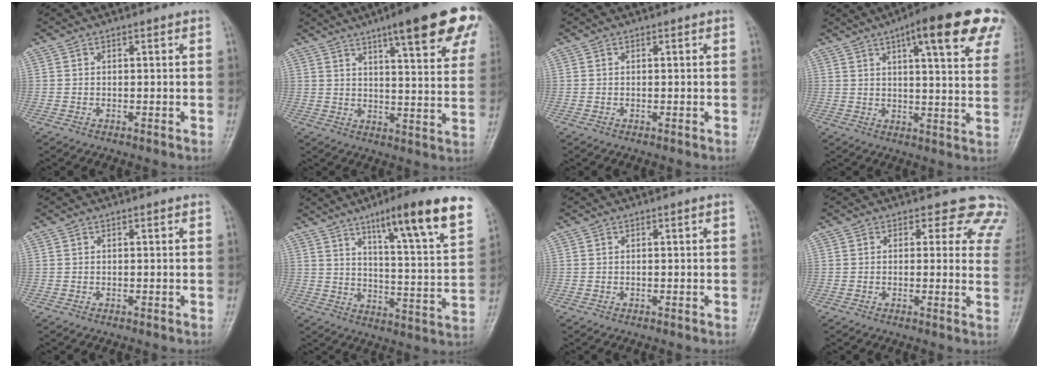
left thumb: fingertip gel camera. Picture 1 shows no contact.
{"total": 19.6, "force": [11.3, 4.0, 15.5], "torque": [-0.175, -0.034, 0.145]}
{"total": 0.0}
{"total": 19.5, "force": [10.5, 4.5, 15.8], "torque": [-0.184, -0.019, 0.131]}
{"total": 0.0}
{"total": 18.9, "force": [11.4, 2.4, 14.8], "torque": [-0.191, -0.049, 0.168]}
{"total": 0.0}
{"total": 9.4, "force": [7.8, 4.8, 2.0], "torque": [0.035, -0.032, 0.051]}